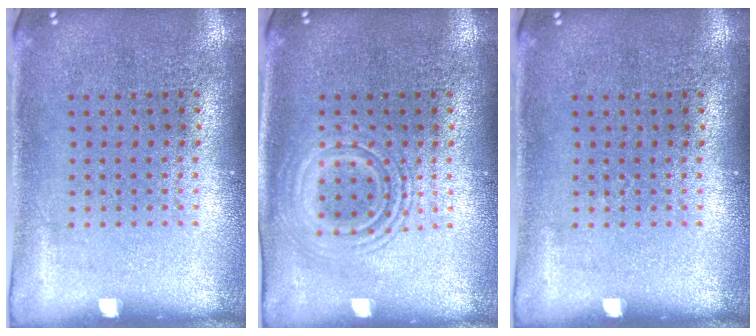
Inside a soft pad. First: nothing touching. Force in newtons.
{"total": 1.9, "press": 1.9, "slide": 0.3}
{"total": 0.0}